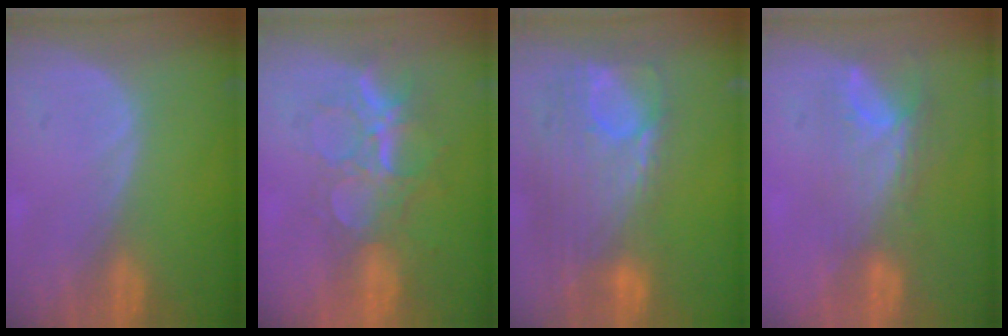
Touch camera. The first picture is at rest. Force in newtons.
{"total": 9.1, "press": 7.7, "slide": 4.8}
{"total": 12.3, "press": 10.4, "slide": 6.5}
{"total": 8.0, "press": 6.6, "slide": 4.5}